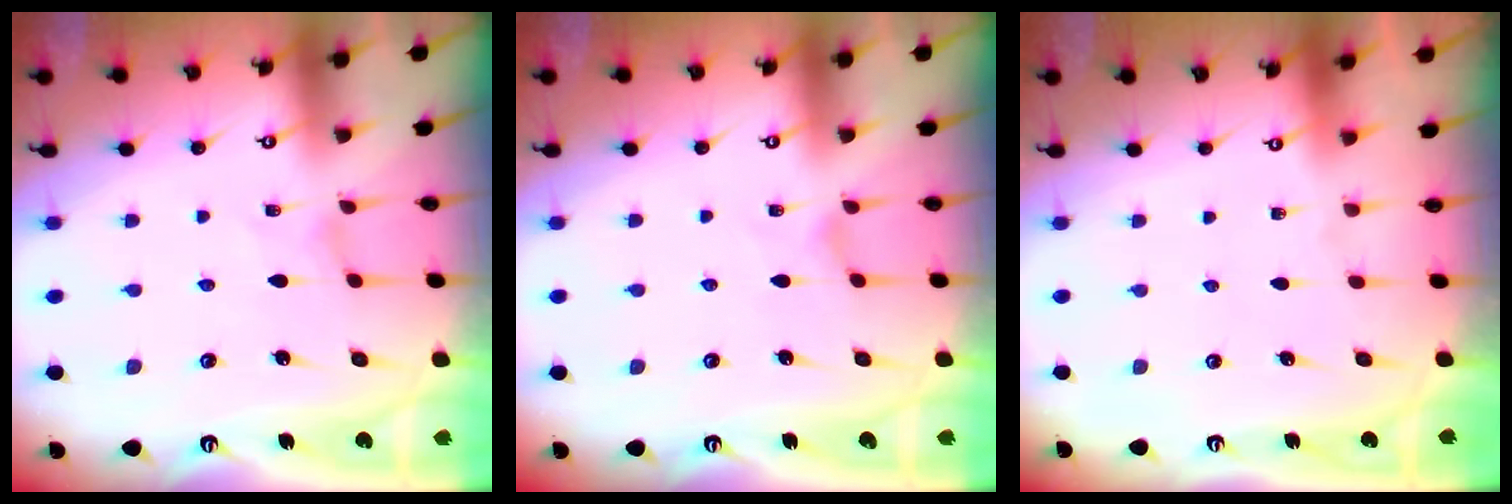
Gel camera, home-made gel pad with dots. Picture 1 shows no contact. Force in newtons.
{"total": 0.9, "press": 0.8, "slide": 0.3}
{"total": 0.0}